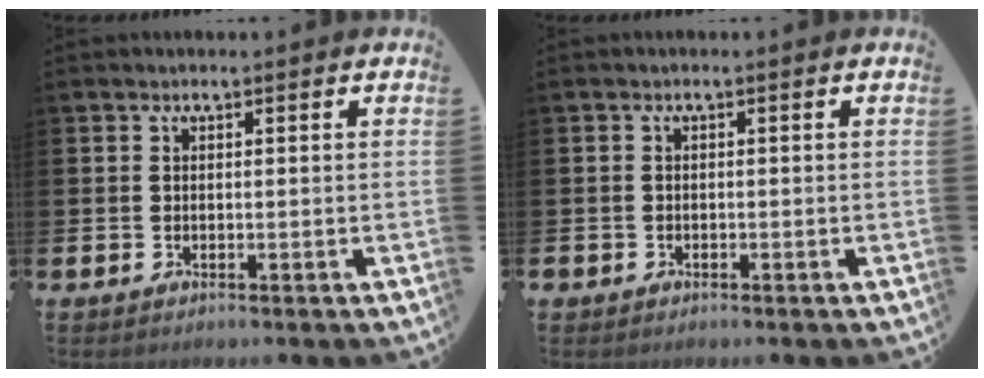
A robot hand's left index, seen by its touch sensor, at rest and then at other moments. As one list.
[{"total": 0.7, "force": [-0.5, 0.5, 0.0], "torque": [-0.002, 0.003, -0.012]}]